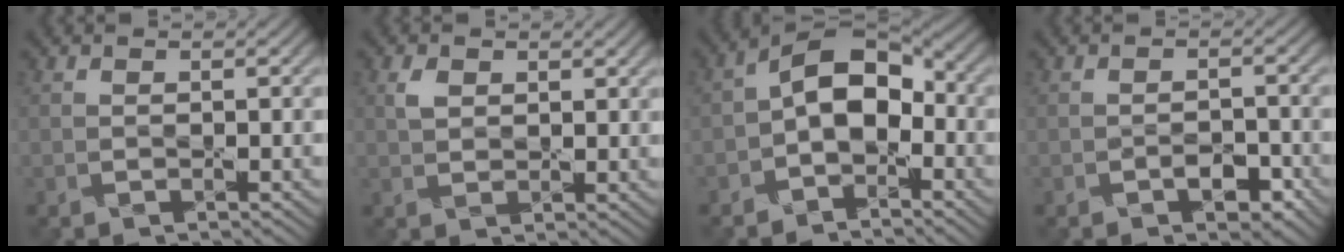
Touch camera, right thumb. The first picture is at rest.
{"total": 2.5, "force": [1.2, 1.7, 1.5], "torque": [-0.036, 0.001, 0.024]}
{"total": 8.0, "force": [-1.5, 5.0, 6.1], "torque": [-0.102, 0.012, -0.041]}
{"total": 2.6, "force": [-1.3, 1.4, 1.8], "torque": [-0.029, 0.000, -0.019]}